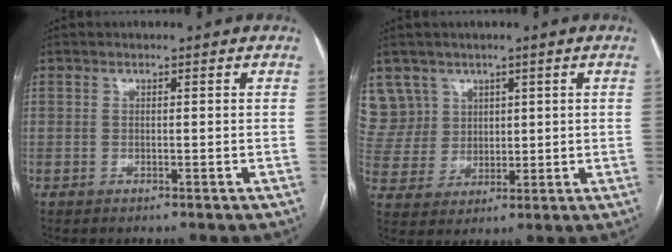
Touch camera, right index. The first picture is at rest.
{"total": 8.4, "force": [5.0, 6.7, -0.1], "torque": [0.002, 0.022, 0.110]}